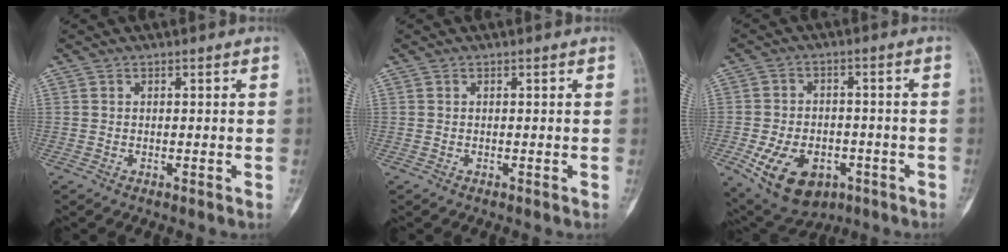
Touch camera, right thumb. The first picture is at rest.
{"total": 0.0}
{"total": 13.8, "force": [-5.4, 9.2, 8.8], "torque": [-0.138, 0.017, -0.071]}